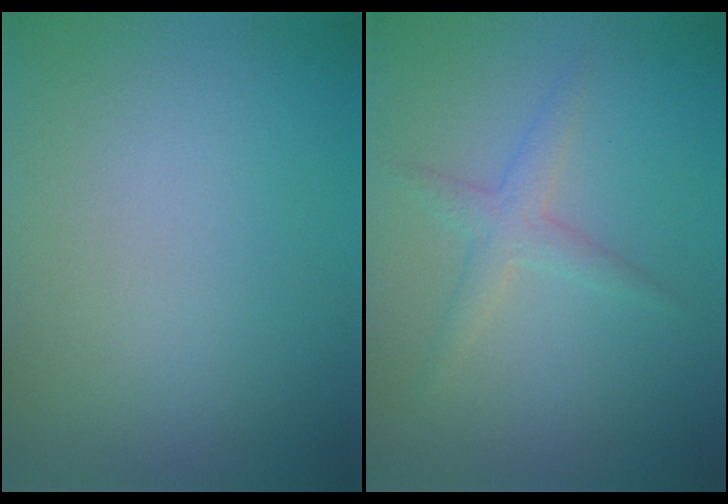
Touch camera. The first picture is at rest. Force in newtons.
{"total": 1.9, "press": 1.9, "slide": 0.0}